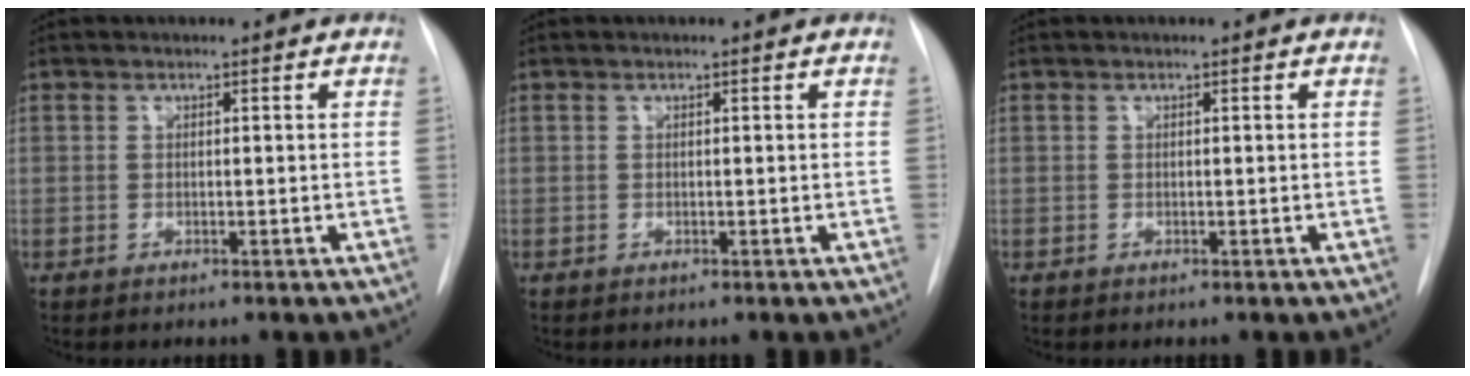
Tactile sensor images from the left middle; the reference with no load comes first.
{"total": 0.0}
{"total": 0.0}